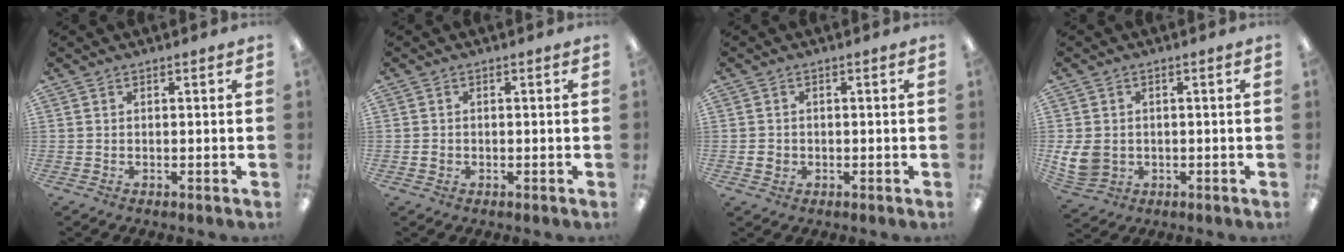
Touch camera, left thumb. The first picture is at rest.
{"total": 1.2, "force": [-0.3, 1.1, 0.4], "torque": [-0.007, 0.004, -0.007]}
{"total": 2.2, "force": [-0.5, 2.0, 0.8], "torque": [-0.013, 0.003, -0.010]}
{"total": 7.3, "force": [0.0, 6.3, 3.7], "torque": [-0.086, 0.007, 0.004]}